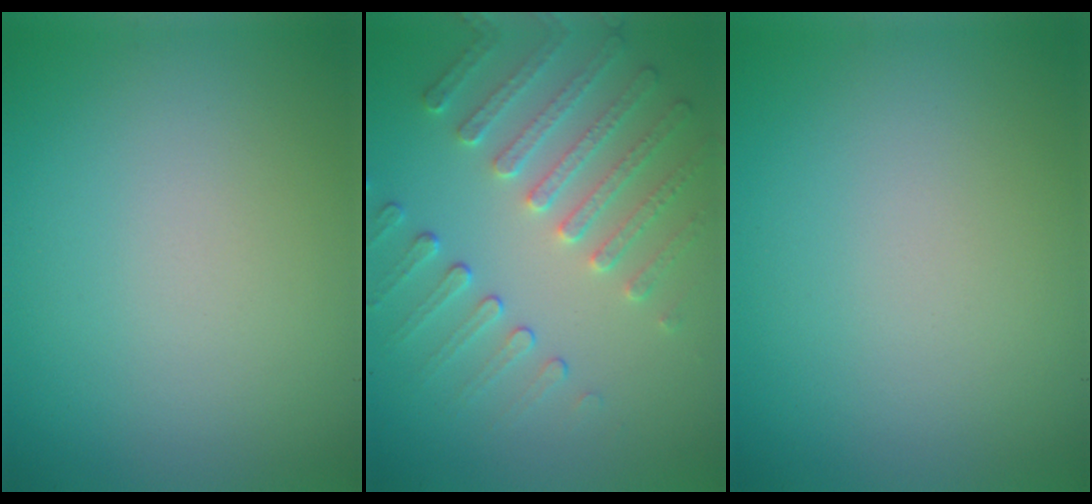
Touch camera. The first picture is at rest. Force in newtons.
{"total": 4.2, "press": 3.6, "slide": 2.1}
{"total": 0.0}